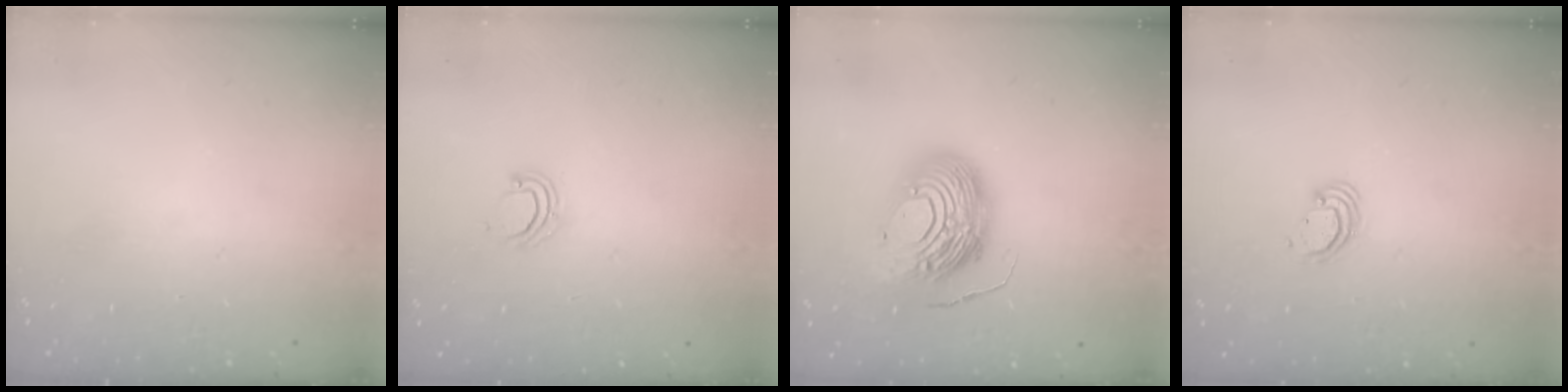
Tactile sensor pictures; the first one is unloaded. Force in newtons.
{"total": 2.2, "press": 2.2, "slide": 0.1}
{"total": 14.5, "press": 14.4, "slide": 1.5}
{"total": 3.6, "press": 3.6, "slide": 0.3}